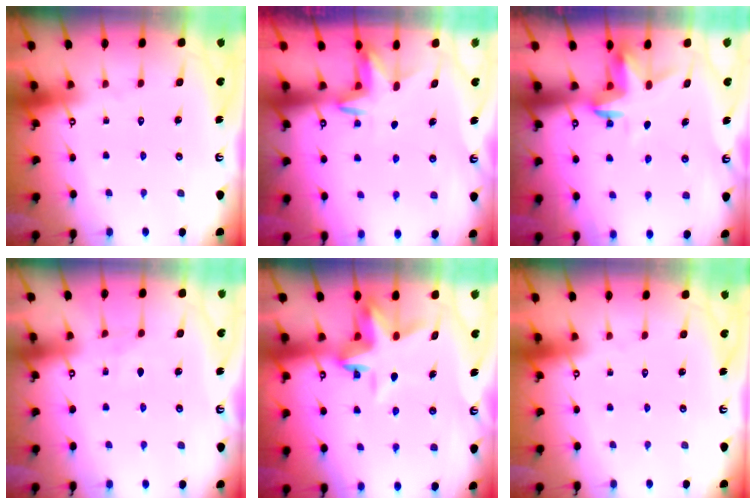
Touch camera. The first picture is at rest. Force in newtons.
{"total": 3.3, "press": 3.3, "slide": 0.5}
{"total": 3.4, "press": 3.4, "slide": 0.2}
{"total": 3.0, "press": 2.9, "slide": 0.5}
{"total": 6.7, "press": 6.6, "slide": 1.1}
{"total": 0.0}